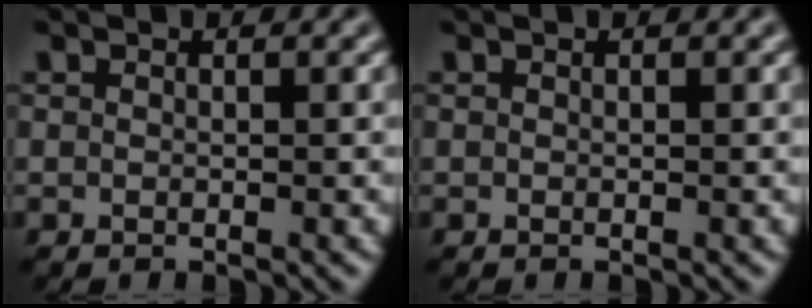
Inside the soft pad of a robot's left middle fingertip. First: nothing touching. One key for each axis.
{"total": 0.0}